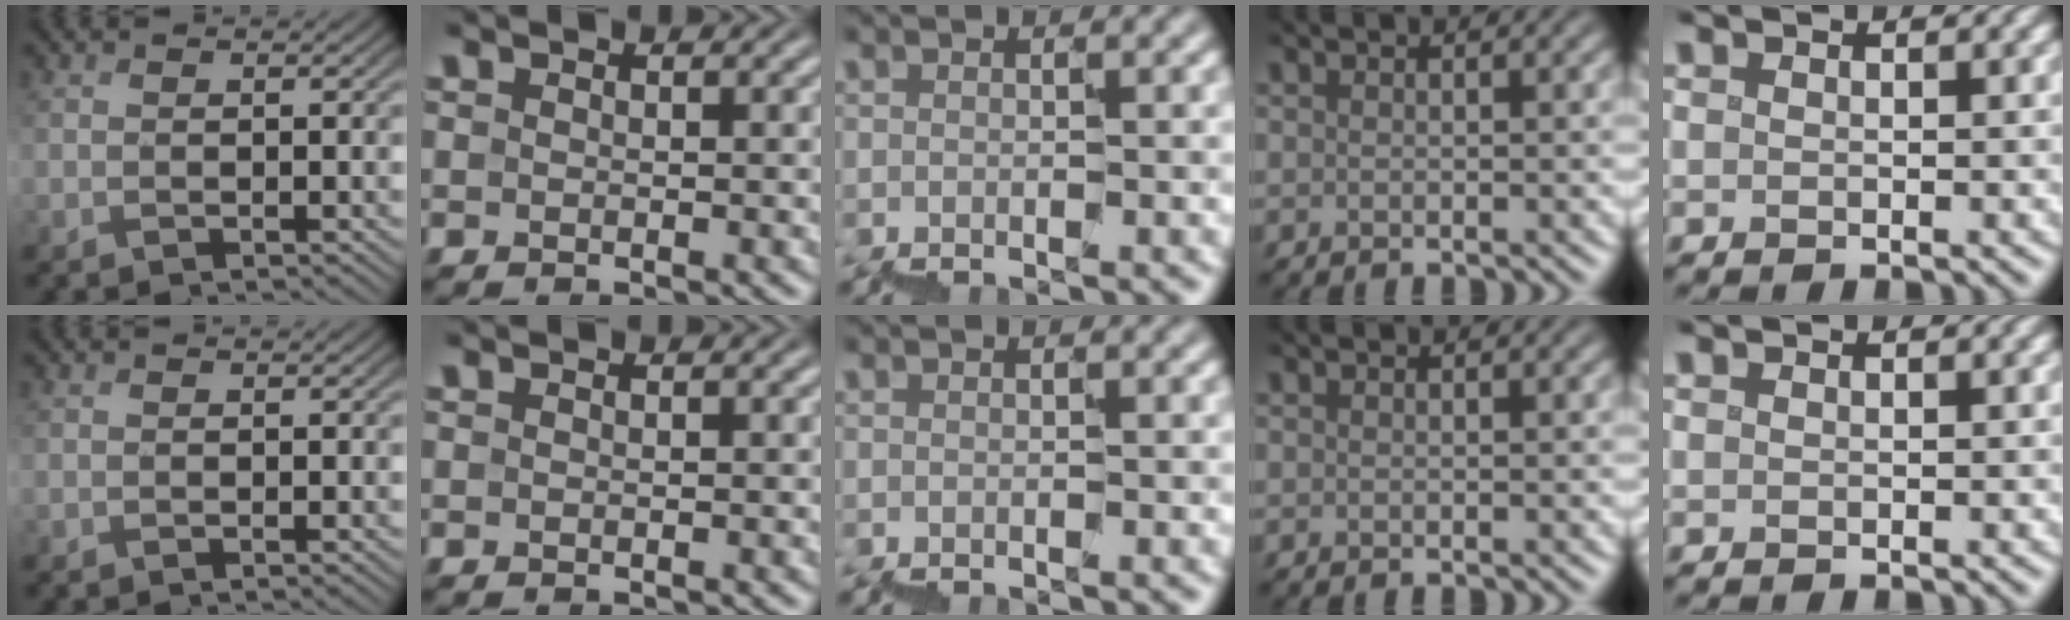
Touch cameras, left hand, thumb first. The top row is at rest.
{}